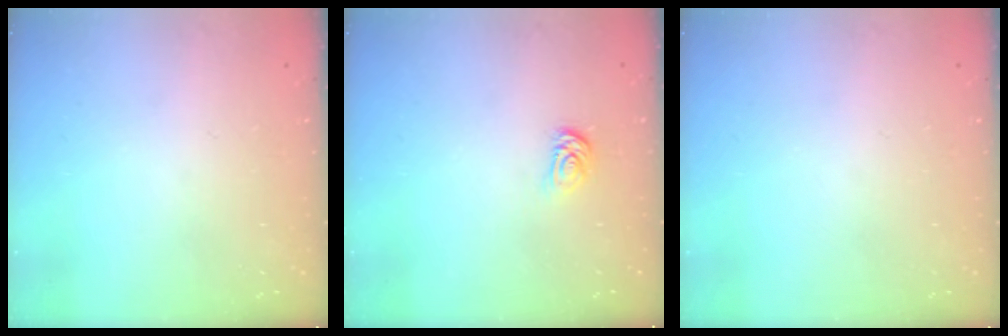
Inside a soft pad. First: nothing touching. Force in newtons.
{"total": 3.2, "press": 3.2, "slide": 0.5}
{"total": 0.0}